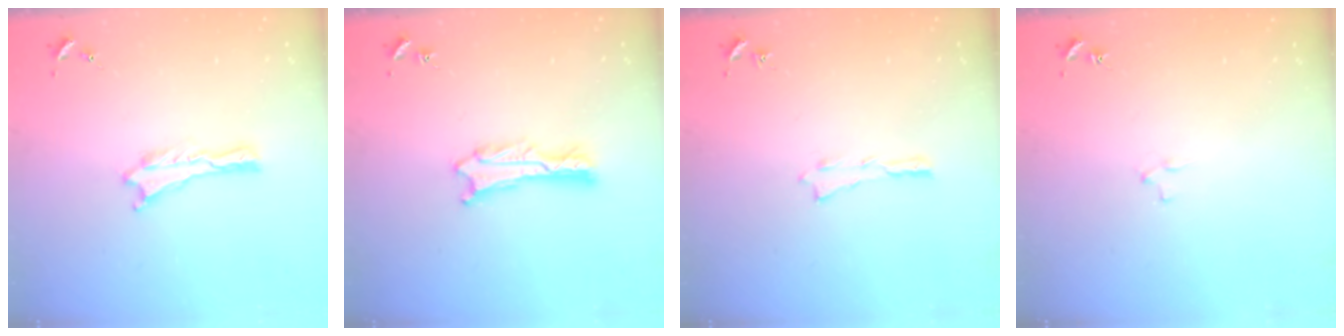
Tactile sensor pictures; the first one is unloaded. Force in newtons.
{"total": 1.1, "press": 1.1, "slide": 0.2}
{"total": 0.0}
{"total": 1.9, "press": 1.9, "slide": 0.2}